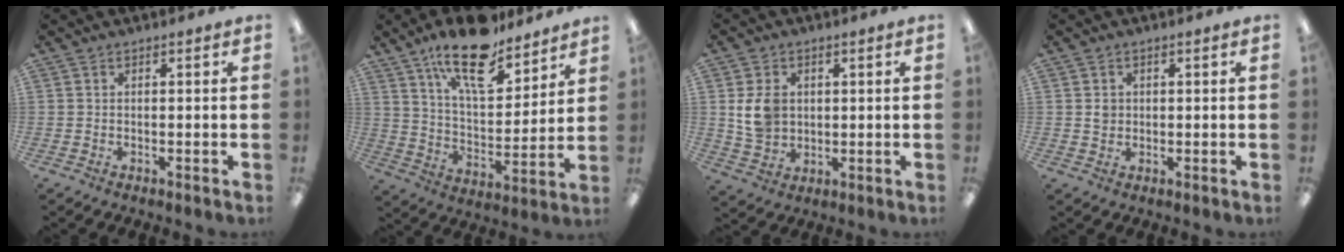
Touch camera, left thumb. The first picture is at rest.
{"total": 18.1, "force": [13.4, 7.0, 10.0], "torque": [-0.164, -0.077, 0.229]}
{"total": 7.4, "force": [1.6, 6.0, 4.1], "torque": [-0.083, 0.005, 0.030]}
{"total": 2.1, "force": [0.5, 2.0, 0.7], "torque": [-0.008, 0.003, 0.005]}